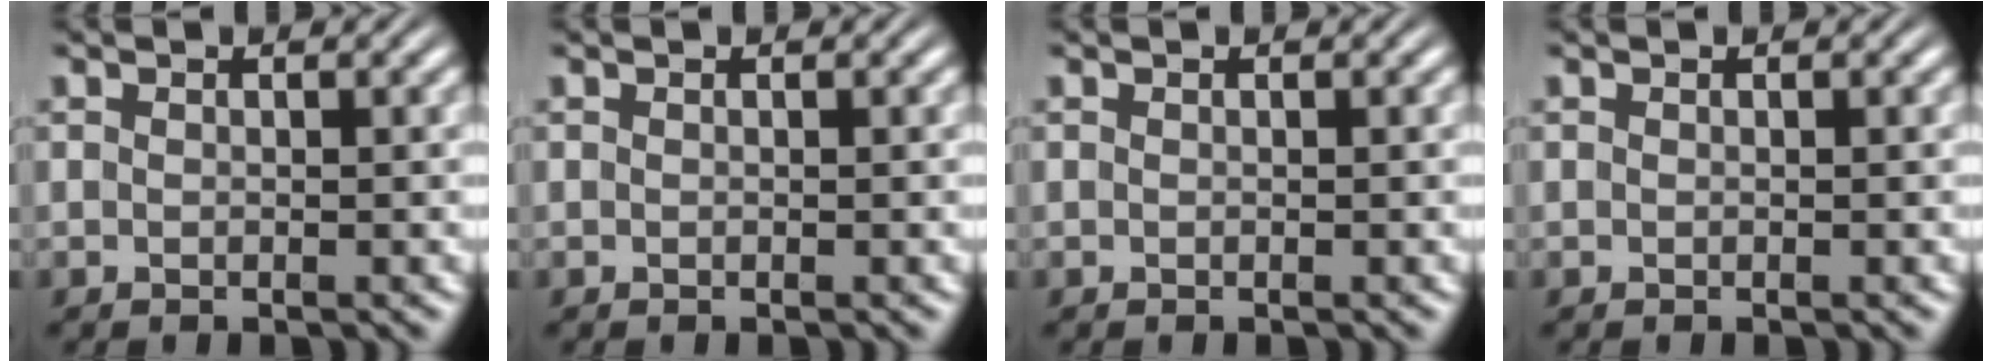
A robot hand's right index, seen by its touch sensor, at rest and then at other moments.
{"total": 0.0}
{"total": 0.0}
{"total": 0.0}